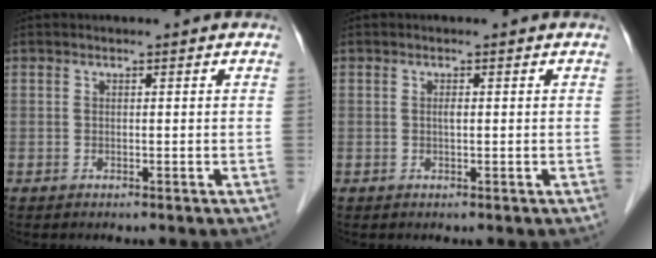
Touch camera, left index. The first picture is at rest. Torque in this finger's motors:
{"motor_torque": [0.12, 0.04, 0.00, 0.00]}